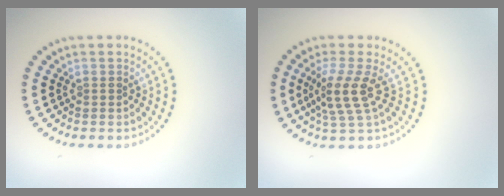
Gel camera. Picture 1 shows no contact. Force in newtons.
{"total": 3.3, "press": 2.8, "slide": 1.7}